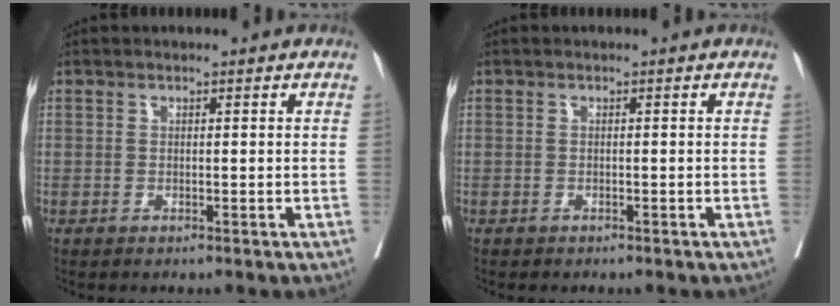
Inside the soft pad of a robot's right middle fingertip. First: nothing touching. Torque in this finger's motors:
{"motor_torque": [-0.05, -0.05, -0.06, 0.00]}